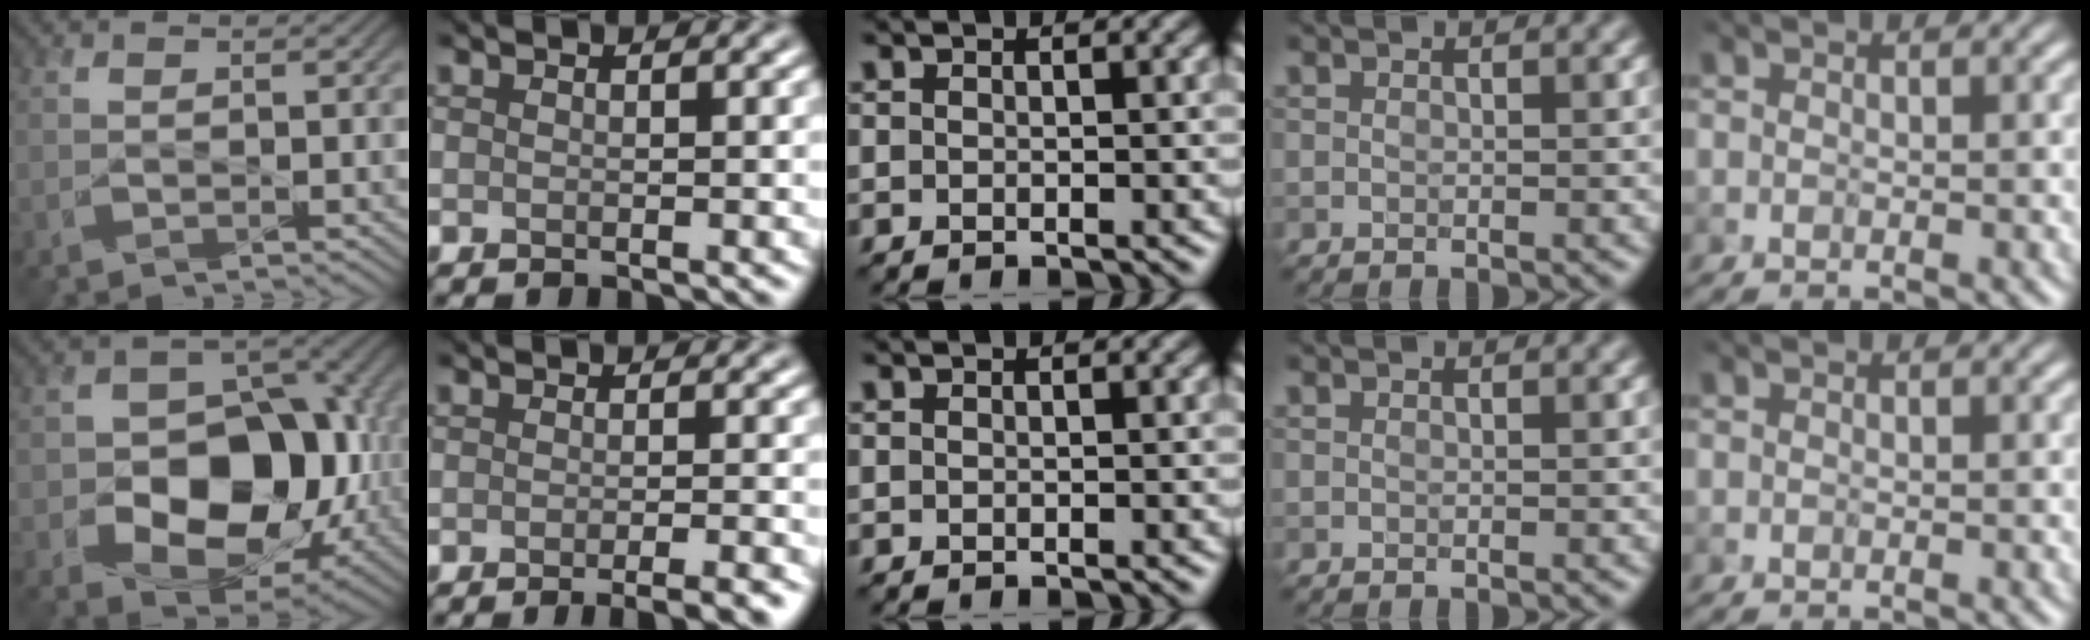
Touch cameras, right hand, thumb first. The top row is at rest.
{"thumb": {"total": 15.2, "force": [-3.5, 10.6, 10.3], "torque": [-0.139, -0.014, -0.065]}, "index": {"total": 4.5, "force": [-2.6, 1.2, 3.4], "torque": [-0.023, 0.007, -0.031]}}